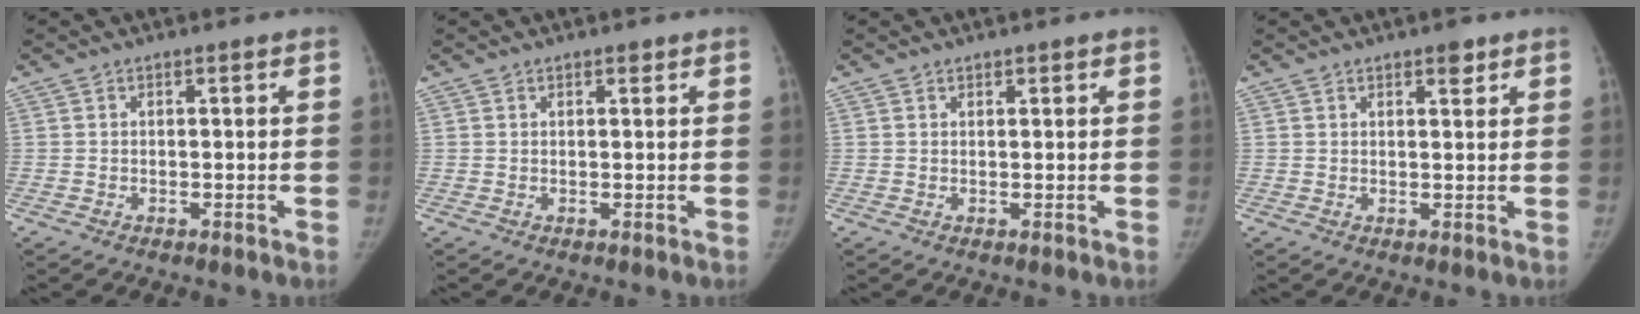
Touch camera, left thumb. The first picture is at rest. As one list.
[{"total": 1.2, "force": [0.8, 0.6, 0.6], "torque": [-0.001, -0.002, 0.008]}, {"total": 0.9, "force": [0.7, 0.5, 0.3], "torque": [0.005, -0.003, 0.006]}, {"total": 2.6, "force": [1.7, 1.2, 1.5], "torque": [-0.010, -0.008, 0.023]}]